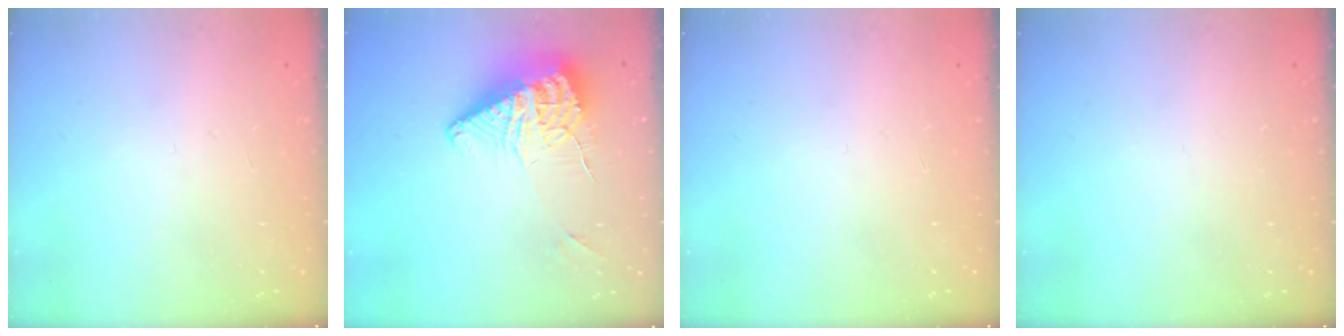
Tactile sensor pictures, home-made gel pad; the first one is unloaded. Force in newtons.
{"total": 13.1, "press": 13.0, "slide": 1.5}
{"total": 0.0}
{"total": 0.0}